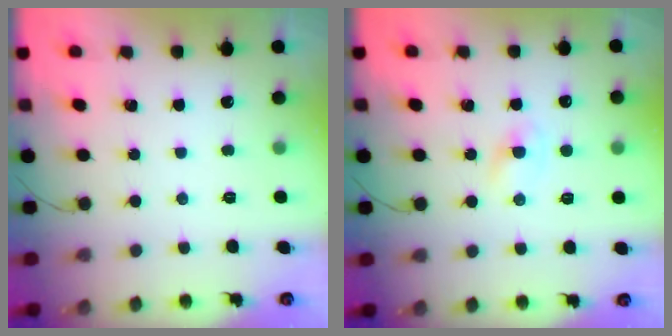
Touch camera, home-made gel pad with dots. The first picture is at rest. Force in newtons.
{"total": 1.8, "press": 1.5, "slide": 0.9}